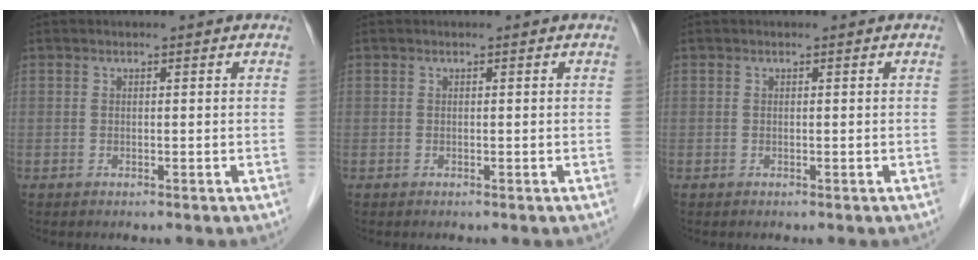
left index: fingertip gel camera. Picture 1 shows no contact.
{"total": 0.0}
{"total": 0.0}